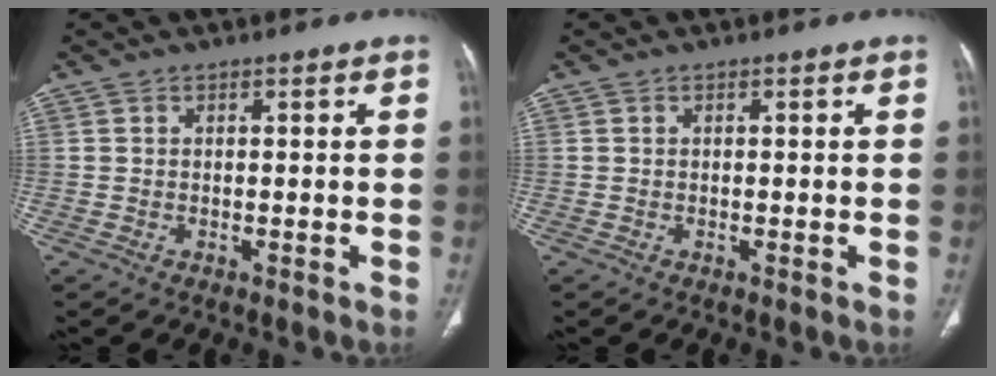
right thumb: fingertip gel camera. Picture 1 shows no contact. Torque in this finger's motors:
{"motor_torque": [0.11, 0.11, -0.19, -0.18, 0.01]}